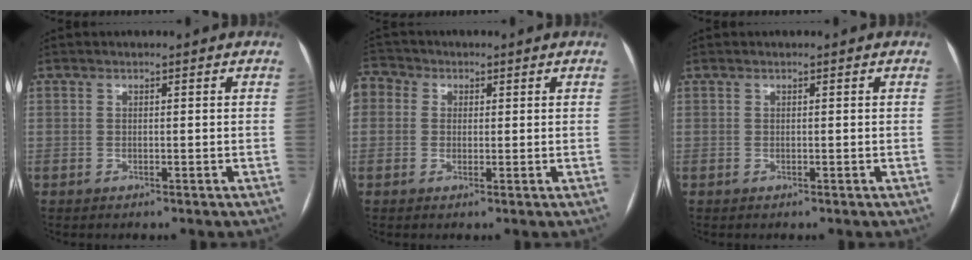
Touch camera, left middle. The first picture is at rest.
{"total": 7.9, "force": [2.1, 6.9, 3.3], "torque": [-0.094, 0.034, 0.039]}
{"total": 0.0}